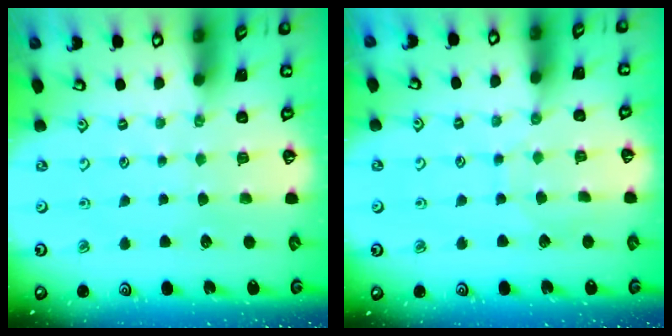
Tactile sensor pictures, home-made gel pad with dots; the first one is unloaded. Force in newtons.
{"total": 4.1, "press": 4.1, "slide": 0.4}